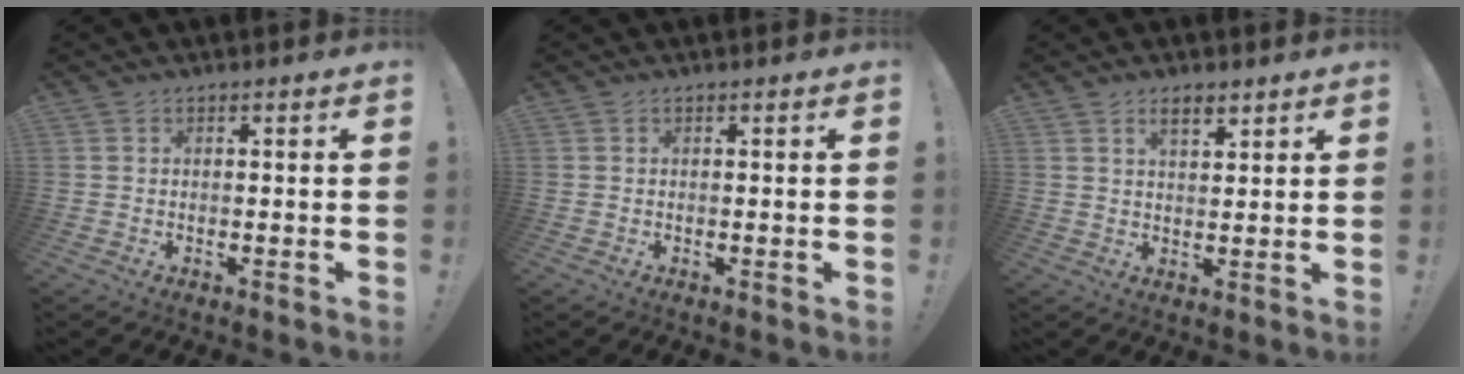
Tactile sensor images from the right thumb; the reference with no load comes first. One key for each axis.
{"total": 0.0}
{"total": 4.5, "fx": 2.9, "fy": 2.1, "fz": 2.7, "tx": -0.032, "ty": -0.016, "tz": 0.048}